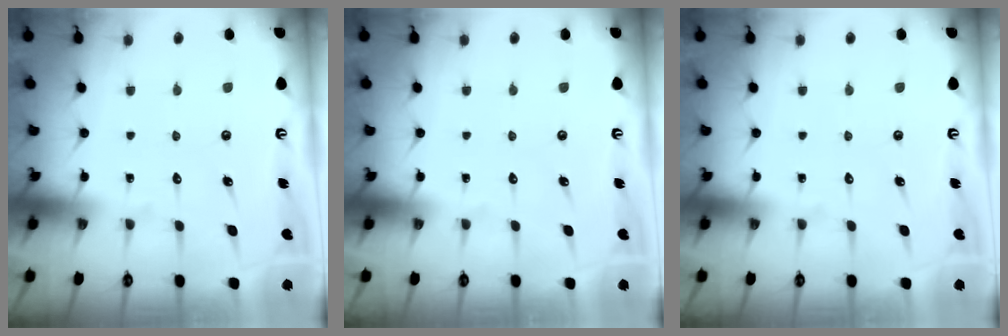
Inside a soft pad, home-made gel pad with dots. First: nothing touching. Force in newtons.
{"total": 0.0}
{"total": 0.0}